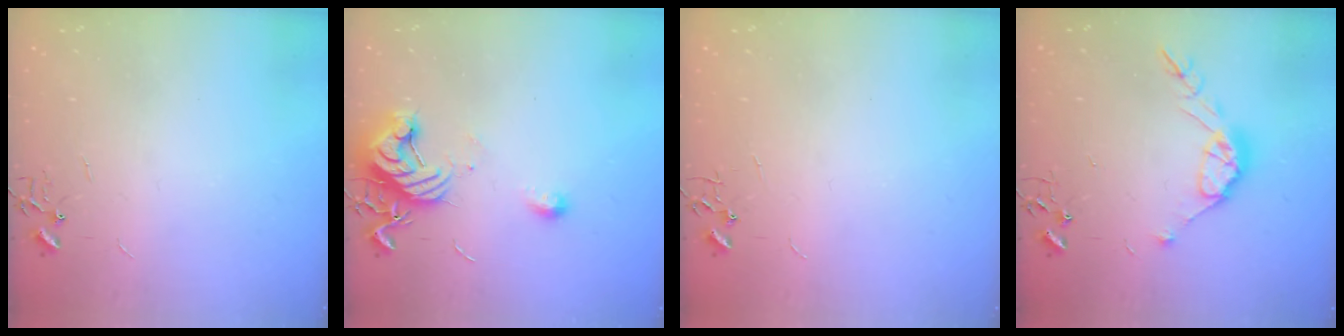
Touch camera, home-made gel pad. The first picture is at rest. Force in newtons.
{"total": 11.5, "press": 11.5, "slide": 0.6}
{"total": 0.0}
{"total": 10.9, "press": 10.8, "slide": 0.8}